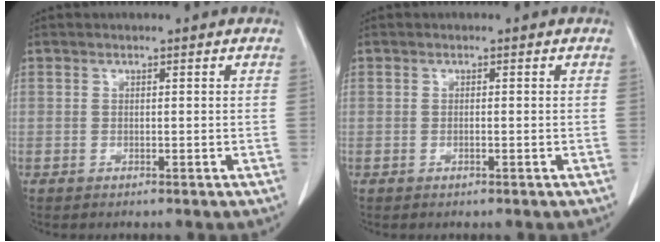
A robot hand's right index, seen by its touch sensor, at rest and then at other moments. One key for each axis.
{"total": 0.8, "fx": -0.3, "fy": 0.3, "fz": 0.7, "tx": -0.018, "ty": -0.001, "tz": -0.003}